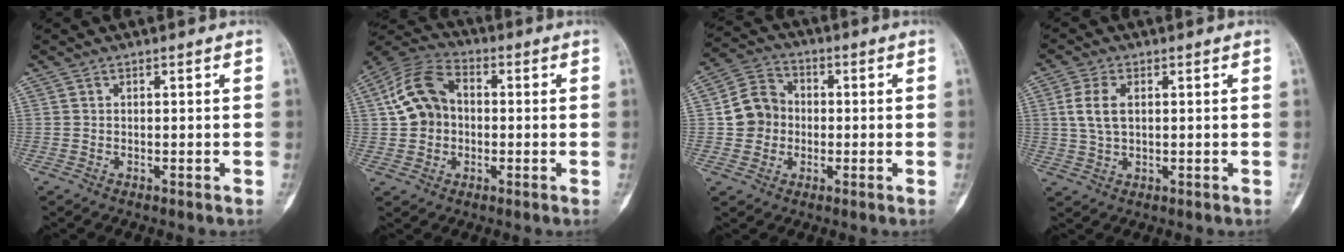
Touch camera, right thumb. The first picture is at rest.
{"total": 10.6, "force": [0.6, 8.1, 6.9], "torque": [-0.121, 0.028, -0.001]}
{"total": 8.1, "force": [-0.5, 7.3, 3.3], "torque": [-0.033, 0.020, -0.020]}
{"total": 5.7, "force": [1.1, 3.2, 4.5], "torque": [-0.094, 0.002, 0.021]}